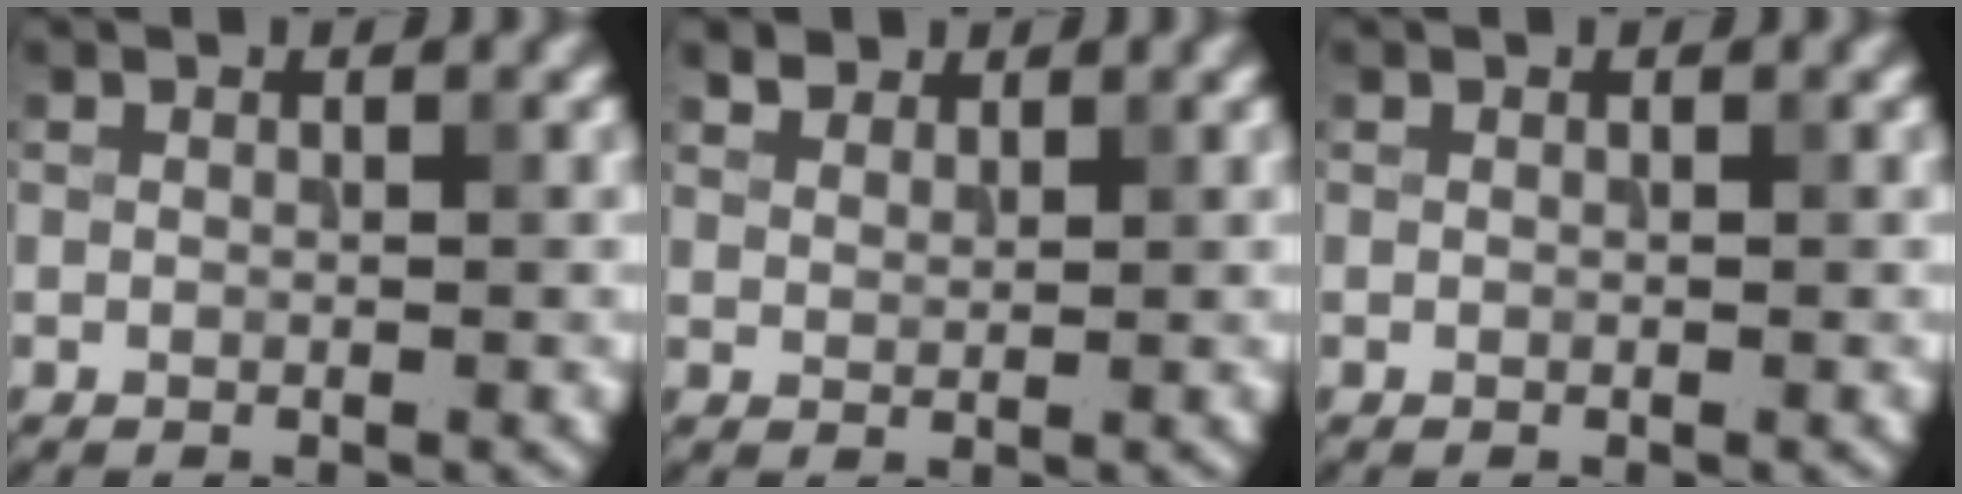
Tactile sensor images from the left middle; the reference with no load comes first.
{"total": 1.8, "force": [1.6, 0.7, 0.3], "torque": [-0.010, 0.000, 0.034]}
{"total": 0.0}